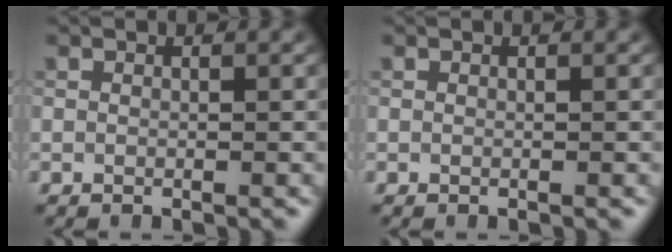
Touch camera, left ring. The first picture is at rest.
{"total": 0.0}